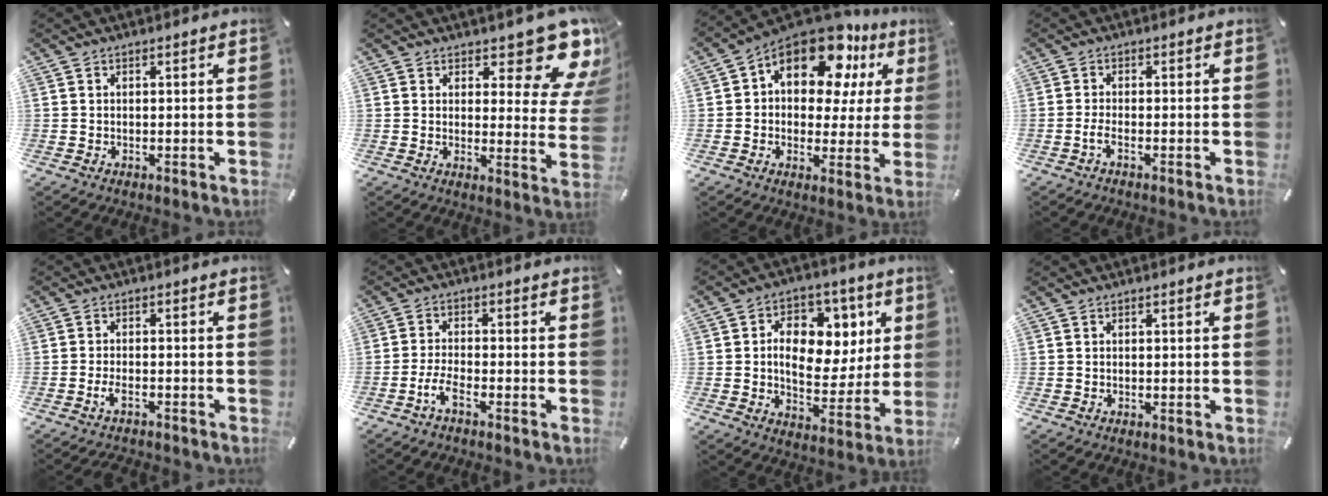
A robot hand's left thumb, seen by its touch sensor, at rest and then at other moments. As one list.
[{"total": 13.4, "force": [9.6, 4.9, 8.0], "torque": [-0.083, -0.088, 0.161]}, {"total": 14.9, "force": [8.7, 8.6, 8.4], "torque": [-0.134, -0.062, 0.152]}, {"total": 2.2, "force": [-1.1, 0.5, 1.8], "torque": [-0.038, 0.000, -0.022]}, {"total": 3.0, "force": [-2.2, 1.1, 1.8], "torque": [-0.036, 0.009, -0.042]}, {"total": 4.3, "force": [-2.7, 1.1, 3.1], "torque": [-0.071, 0.002, -0.052]}, {"total": 13.7, "force": [3.0, 10.3, 8.5], "torque": [-0.121, -0.009, 0.057]}, {"total": 0.0}]